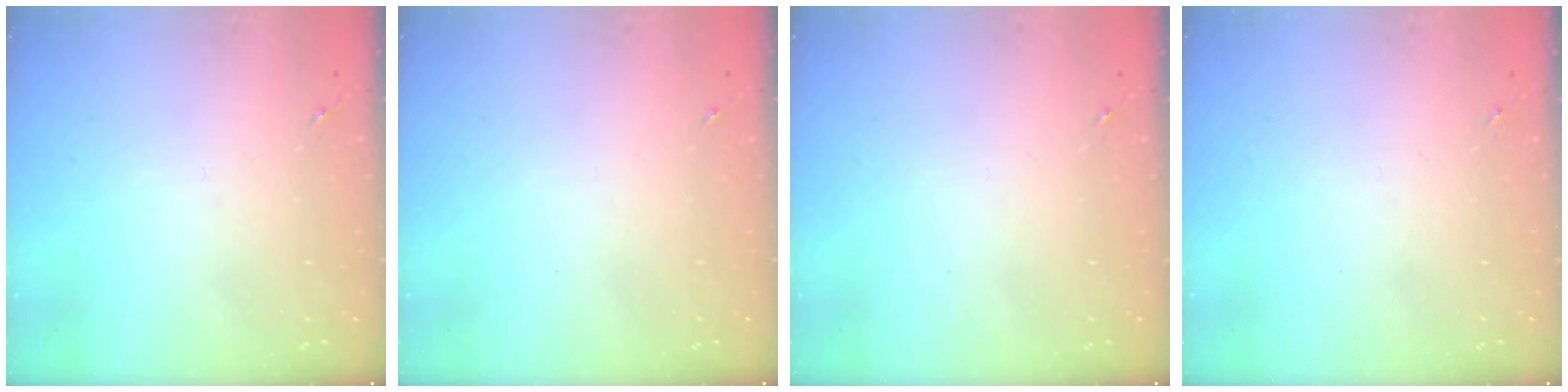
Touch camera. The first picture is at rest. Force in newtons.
{"total": 0.0}
{"total": 0.0}
{"total": 0.0}